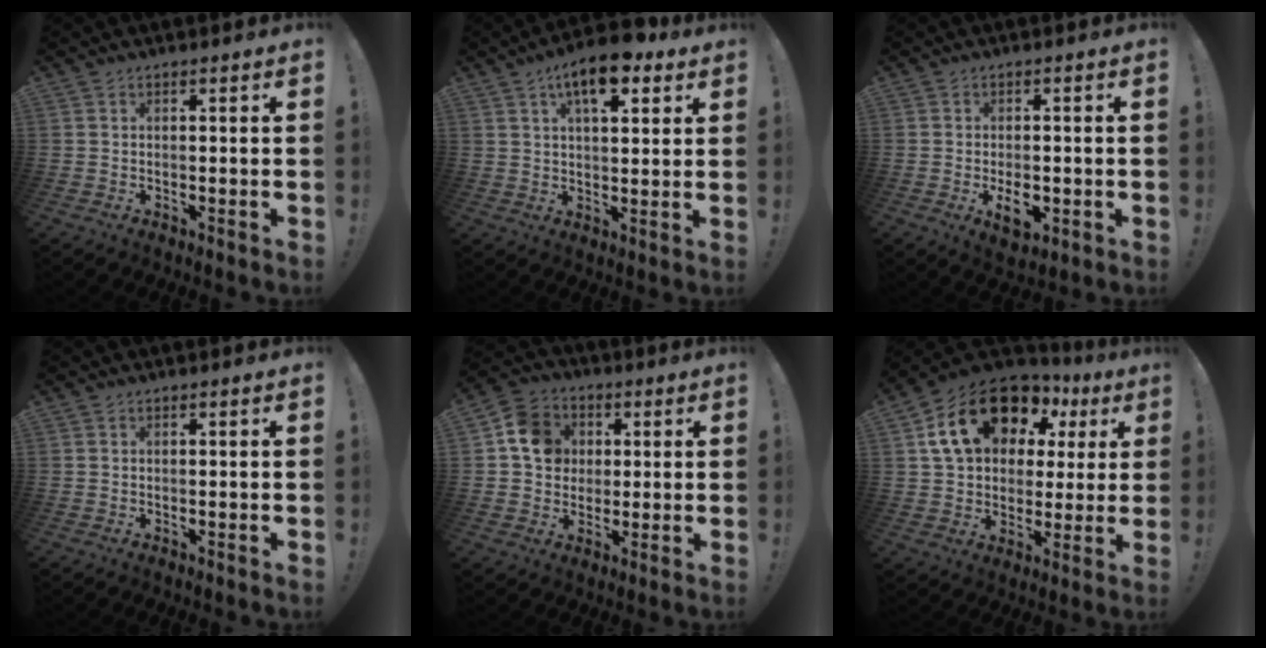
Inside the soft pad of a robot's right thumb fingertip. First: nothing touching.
{"total": 11.5, "force": [6.5, 4.7, 8.2], "torque": [-0.123, -0.020, 0.111]}
{"total": 6.2, "force": [-2.0, 3.3, 4.9], "torque": [-0.068, 0.000, -0.032]}
{"total": 0.5, "force": [0.3, -0.5, 0.0], "torque": [-0.001, -0.001, 0.005]}
{"total": 12.0, "force": [2.4, 10.6, 5.1], "torque": [-0.067, 0.007, 0.052]}
{"total": 20.9, "force": [9.8, 13.3, 12.8], "torque": [-0.201, -0.033, 0.189]}